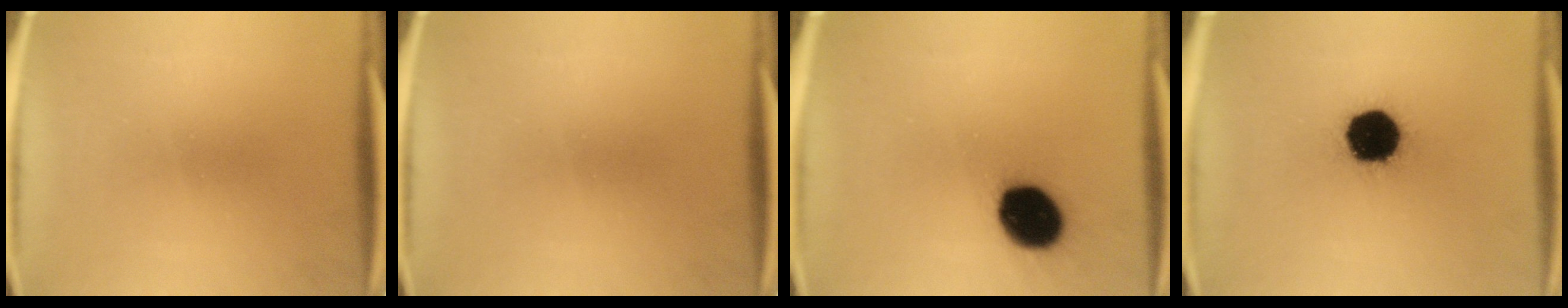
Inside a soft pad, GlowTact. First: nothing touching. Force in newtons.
{"total": 0.0}
{"total": 14.6}
{"total": 17.3}